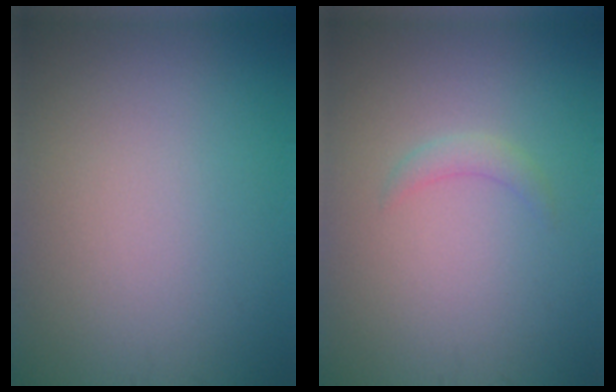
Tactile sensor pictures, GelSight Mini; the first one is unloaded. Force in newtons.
{"total": 1.2, "press": 1.2, "slide": 0.1}